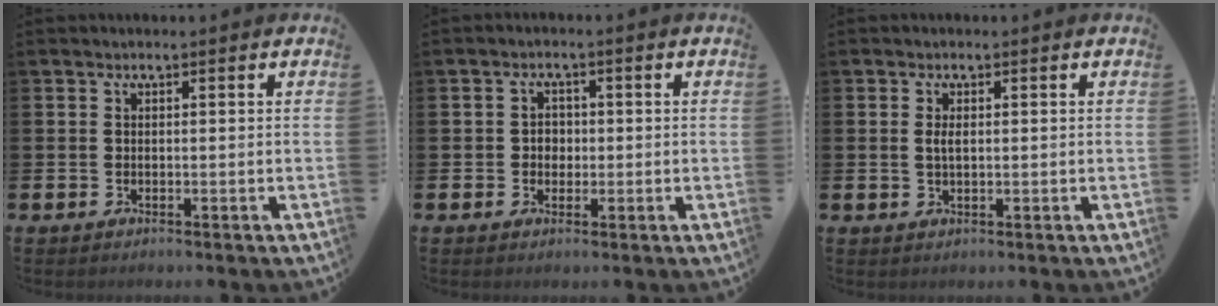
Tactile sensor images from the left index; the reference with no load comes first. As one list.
[{"total": 2.2, "force": [0.0, 1.9, 0.9], "torque": [-0.006, 0.002, -0.007]}, {"total": 1.4, "force": [0.3, 0.6, 1.3], "torque": [-0.026, 0.004, 0.002]}]